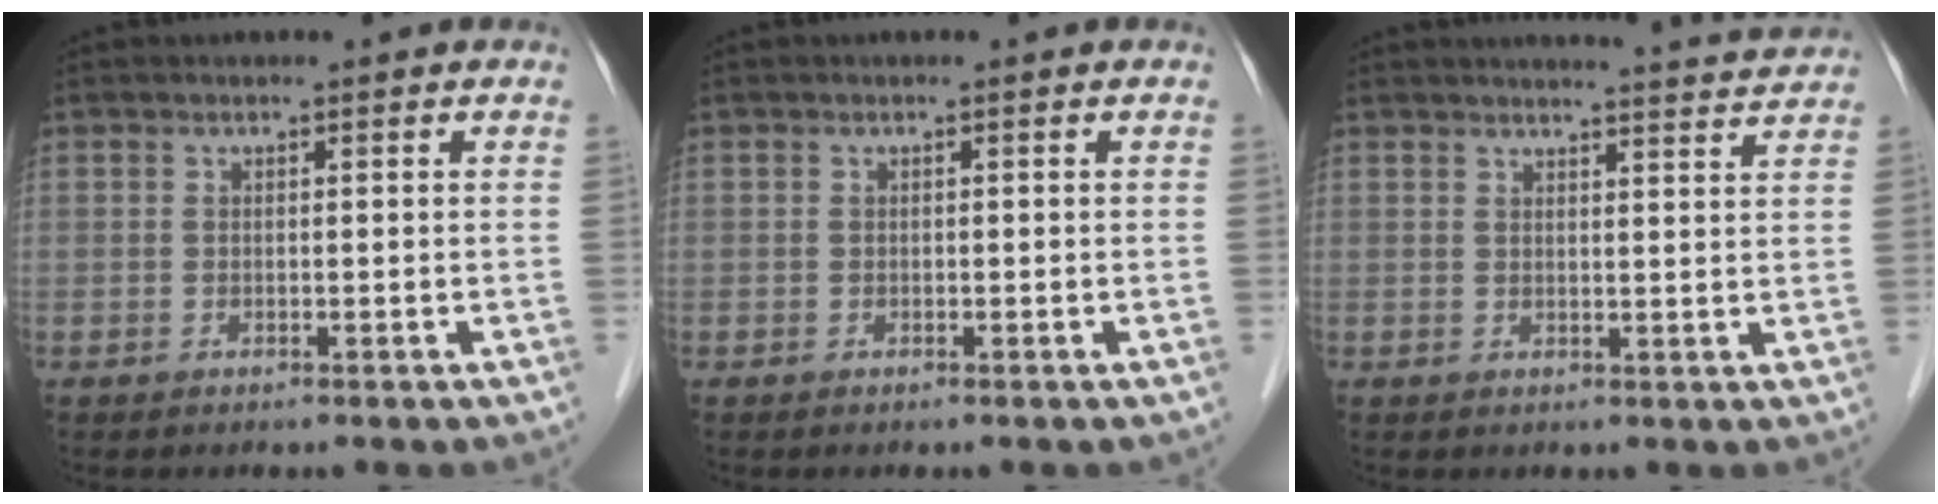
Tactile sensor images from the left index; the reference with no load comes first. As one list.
[{"total": 0.0}, {"total": 9.0, "force": [8.8, -0.5, 1.7], "torque": [-0.024, -0.008, 0.092]}]